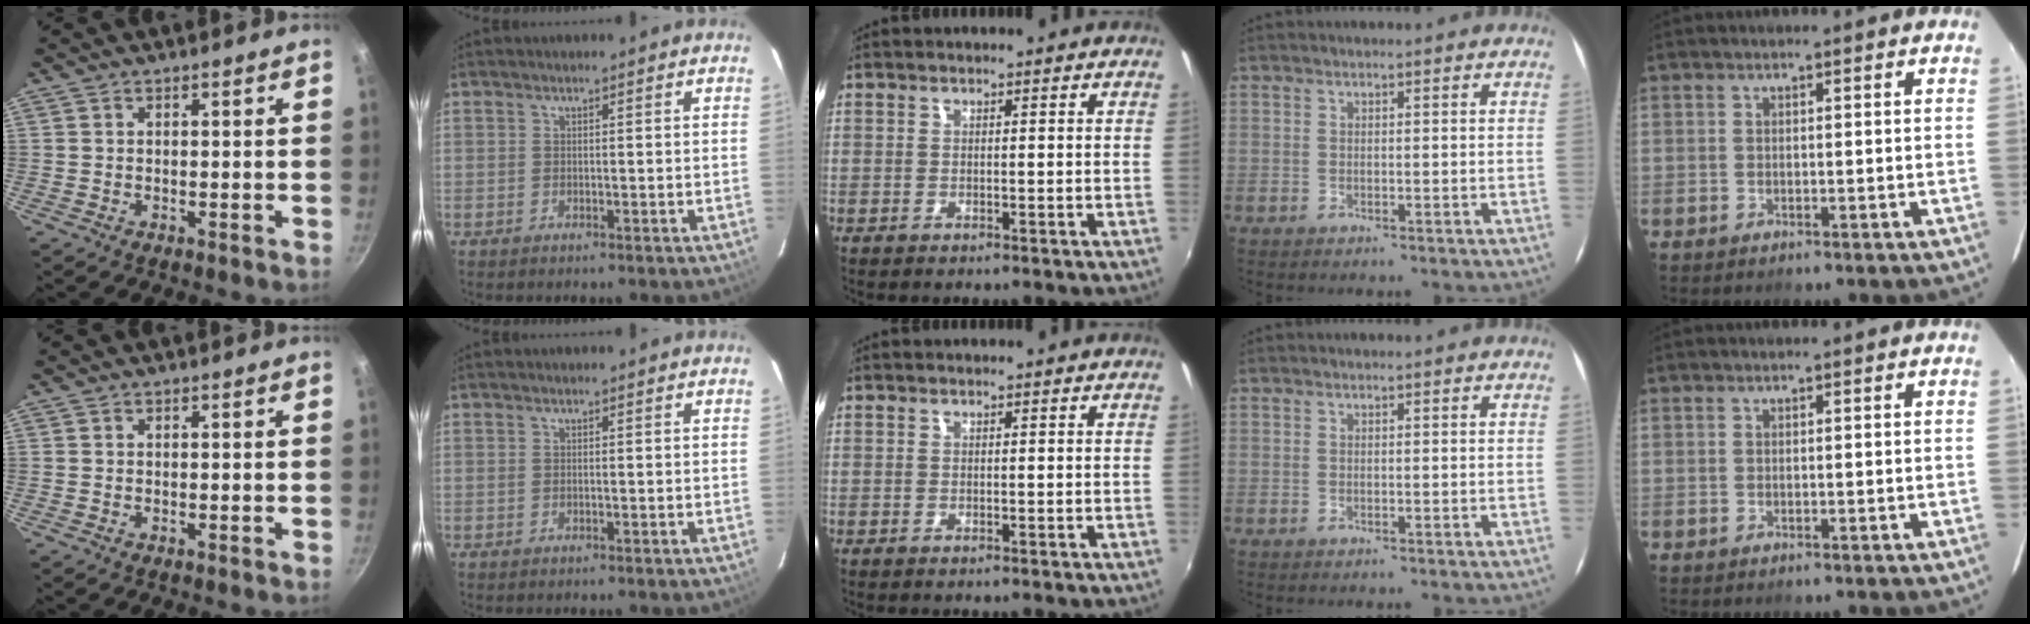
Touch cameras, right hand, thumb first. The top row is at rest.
{}